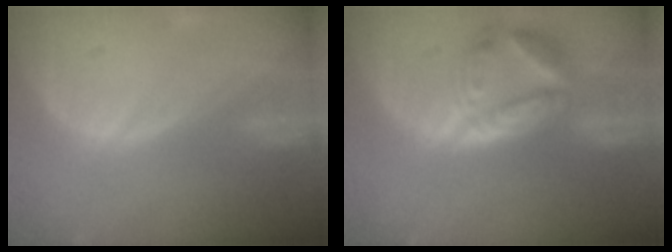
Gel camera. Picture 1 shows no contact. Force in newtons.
{"total": 8.1, "press": 7.2, "slide": 3.7}